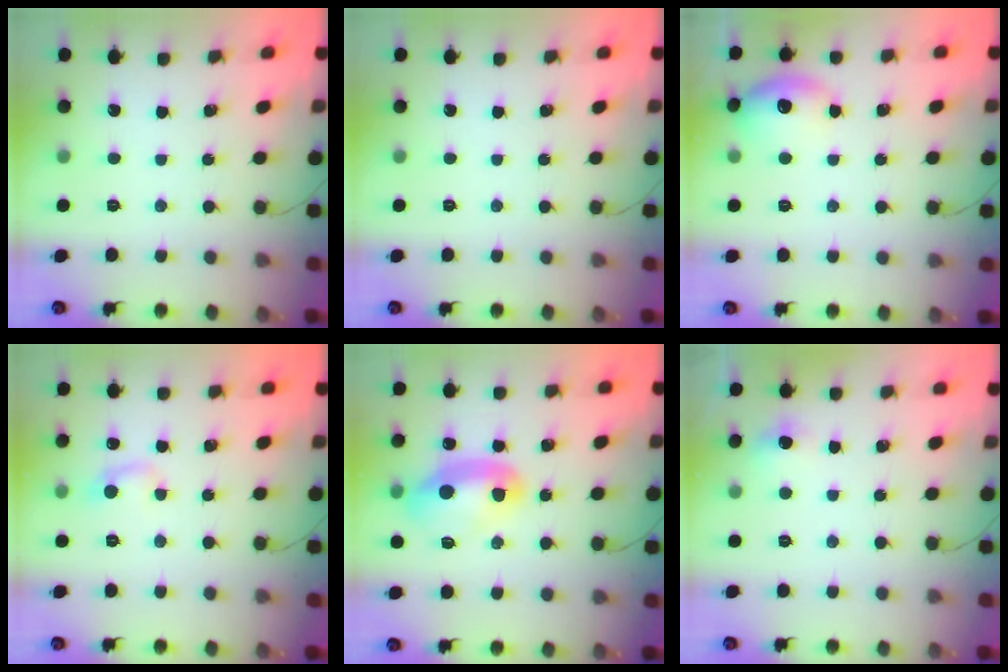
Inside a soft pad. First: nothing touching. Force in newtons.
{"total": 0.0}
{"total": 10.3, "press": 10.2, "slide": 1.5}
{"total": 4.8, "press": 4.5, "slide": 1.5}
{"total": 16.4, "press": 12.3, "slide": 10.8}
{"total": 10.9, "press": 4.9, "slide": 9.7}